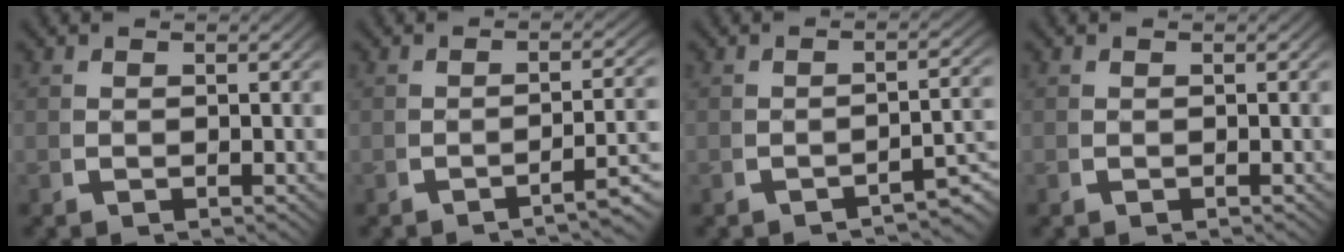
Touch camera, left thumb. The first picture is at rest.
{"total": 4.1, "force": [-2.4, 0.7, 3.2], "torque": [-0.042, 0.002, -0.036]}
{"total": 3.5, "force": [-2.4, 0.9, 2.5], "torque": [-0.032, 0.002, -0.034]}
{"total": 0.0}